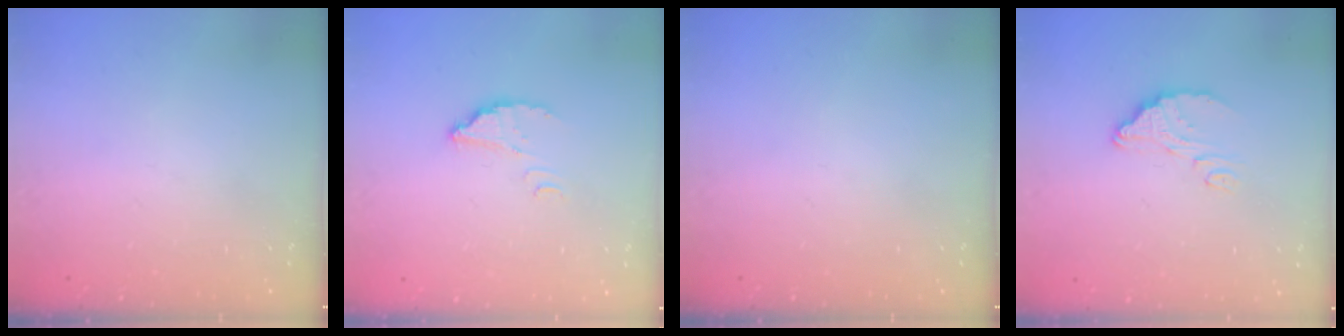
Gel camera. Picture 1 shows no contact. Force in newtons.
{"total": 2.6, "press": 2.6, "slide": 0.2}
{"total": 0.0}
{"total": 7.4, "press": 7.4, "slide": 0.6}